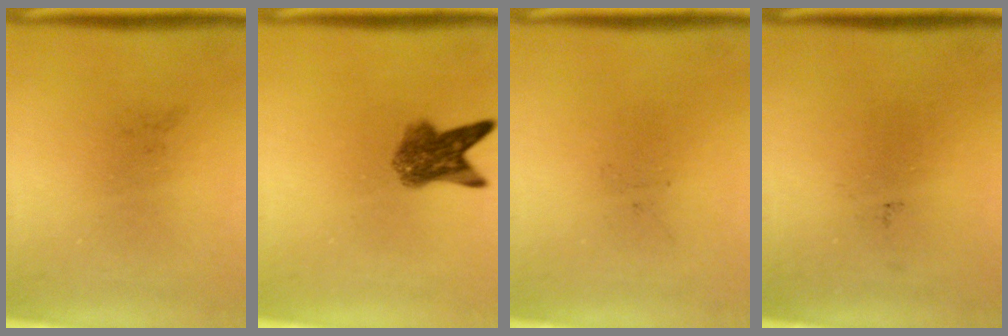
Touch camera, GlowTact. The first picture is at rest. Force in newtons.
{"total": 5.2}
{"total": 0.0}
{"total": 0.0}